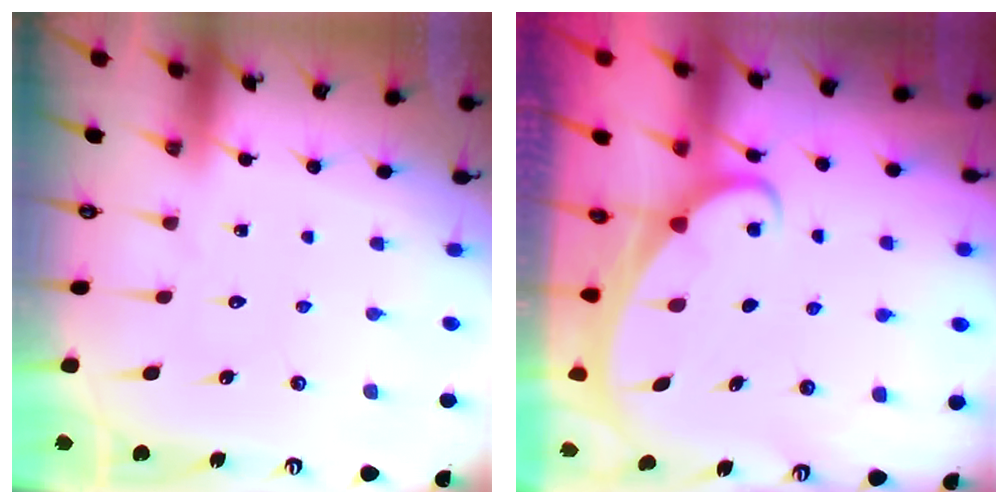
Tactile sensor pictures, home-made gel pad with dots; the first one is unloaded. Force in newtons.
{"total": 1.9, "press": 1.9, "slide": 0.3}